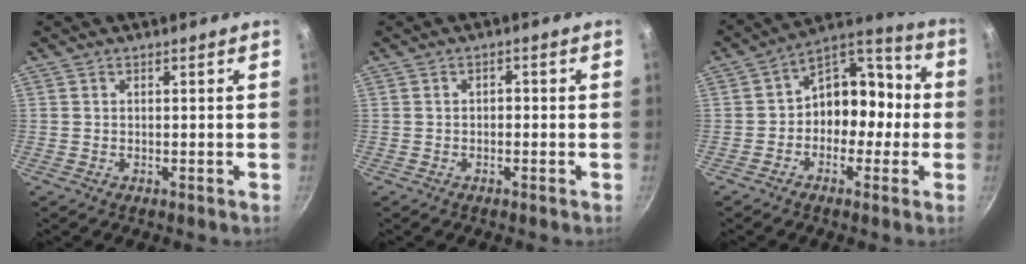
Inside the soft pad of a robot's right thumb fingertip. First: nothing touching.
{"total": 1.3, "force": [-0.3, 1.0, 0.8], "torque": [-0.002, 0.006, -0.009]}
{"total": 13.6, "force": [-0.8, 9.3, 10.0], "torque": [-0.094, 0.046, -0.028]}